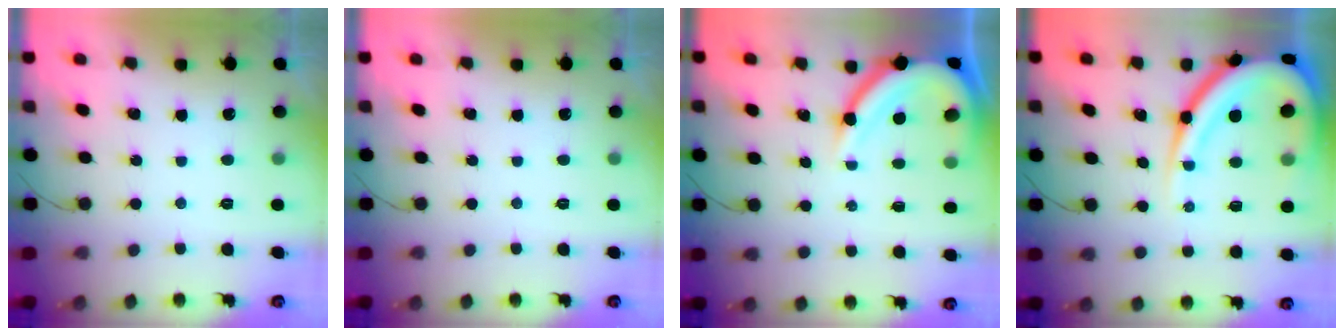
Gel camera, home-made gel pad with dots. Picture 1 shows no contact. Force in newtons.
{"total": 0.0}
{"total": 11.2, "press": 11.2, "slide": 1.1}
{"total": 19.0, "press": 19.0, "slide": 1.5}